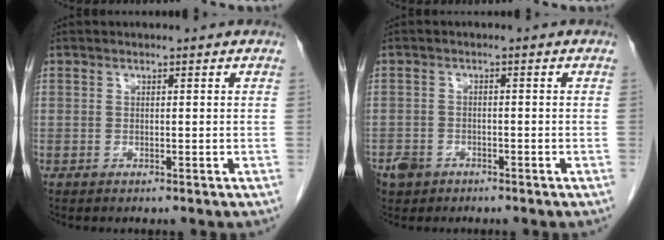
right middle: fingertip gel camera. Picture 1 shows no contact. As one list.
[{"total": 3.8, "force": [-2.5, 2.8, 0.7], "torque": [-0.014, 0.004, -0.042]}]